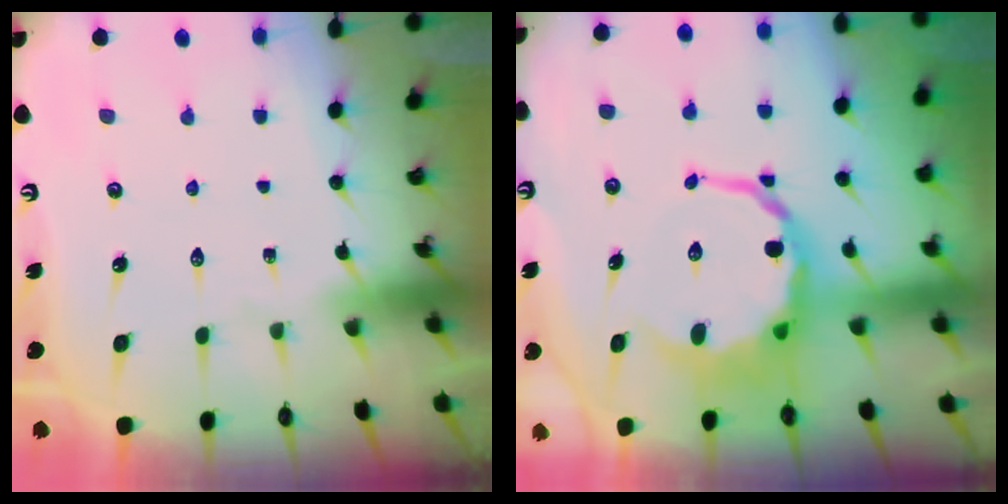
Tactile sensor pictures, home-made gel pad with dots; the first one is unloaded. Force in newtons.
{"total": 8.9, "press": 8.5, "slide": 2.5}